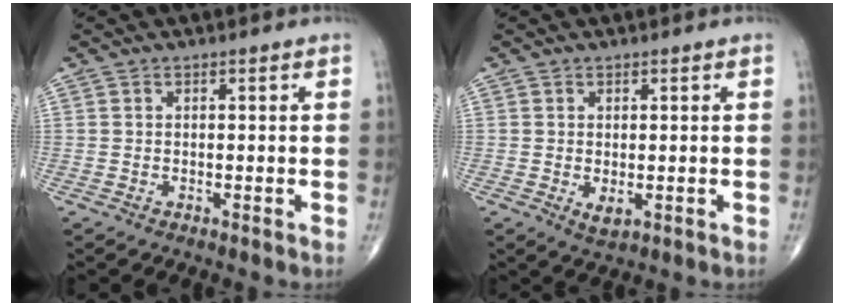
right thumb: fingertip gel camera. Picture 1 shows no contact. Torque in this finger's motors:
{"motor_torque": [-0.26, 0.15, 0.15, 0.22, 0.01]}